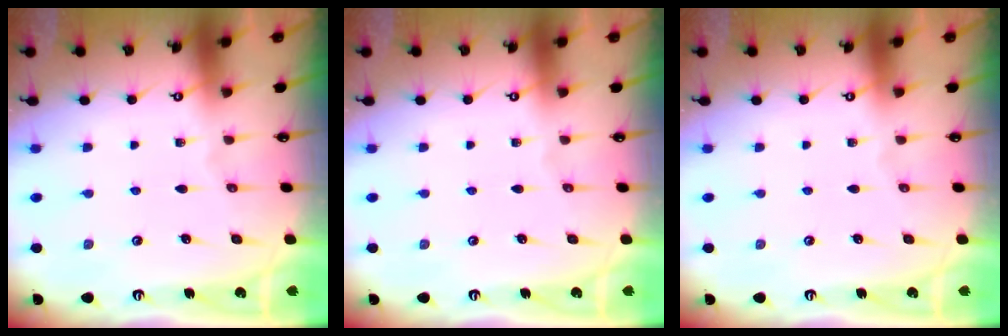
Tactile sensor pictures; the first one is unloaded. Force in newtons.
{"total": 0.0}
{"total": 0.0}